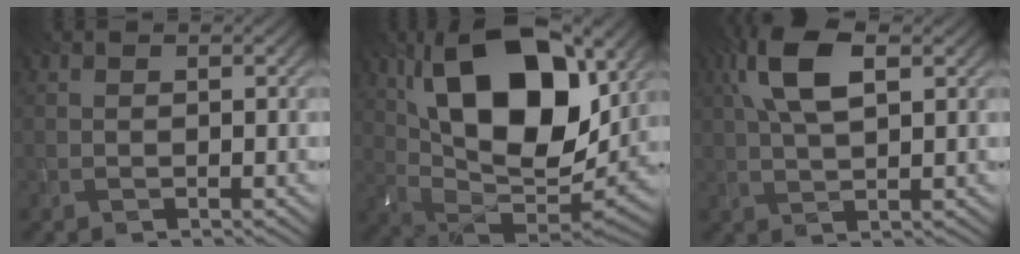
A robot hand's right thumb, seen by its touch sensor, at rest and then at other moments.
{"total": 19.6, "force": [7.7, 10.0, 15.0], "torque": [-0.280, 0.025, 0.125]}
{"total": 8.5, "force": [3.1, 3.5, 7.1], "torque": [-0.161, 0.019, 0.054]}